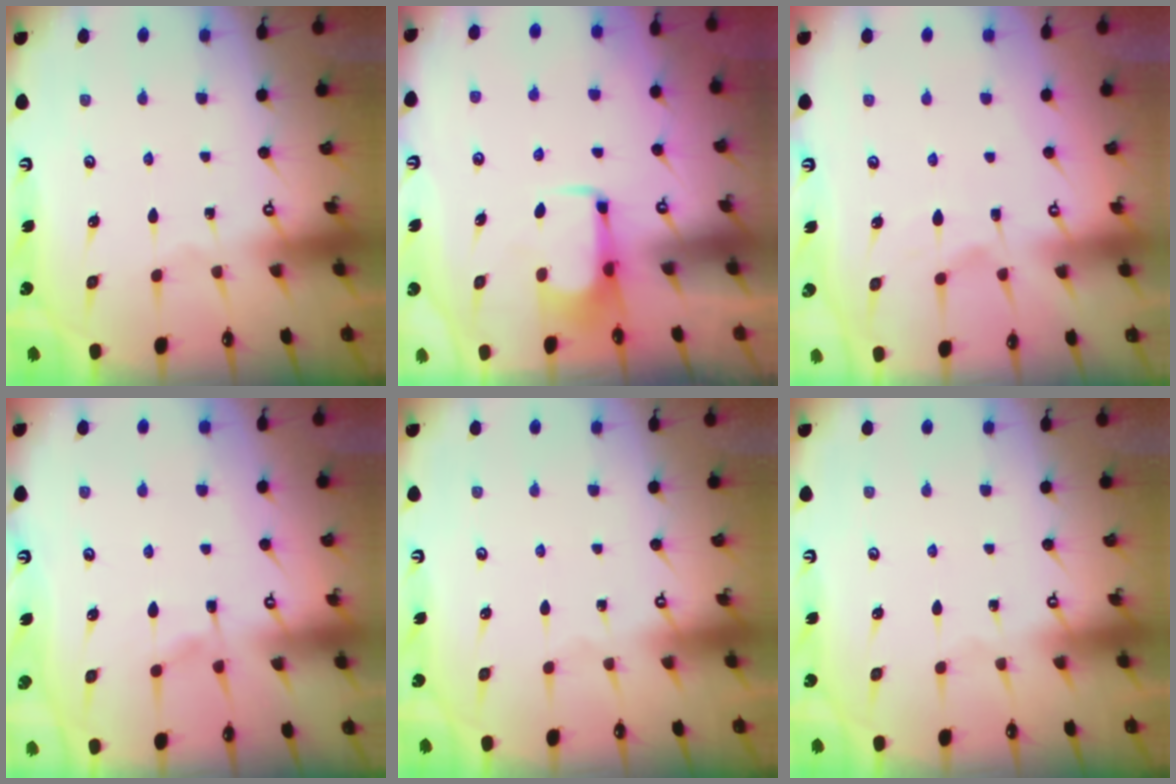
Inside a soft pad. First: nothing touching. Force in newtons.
{"total": 2.1, "press": 2.1, "slide": 0.4}
{"total": 1.7, "press": 1.3, "slide": 1.1}
{"total": 6.1, "press": 6.0, "slide": 0.8}
{"total": 0.0}
{"total": 0.0}